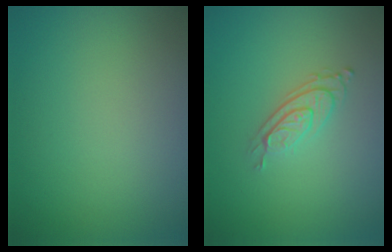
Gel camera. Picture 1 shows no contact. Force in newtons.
{"total": 2.8, "press": 2.0, "slide": 2.0}